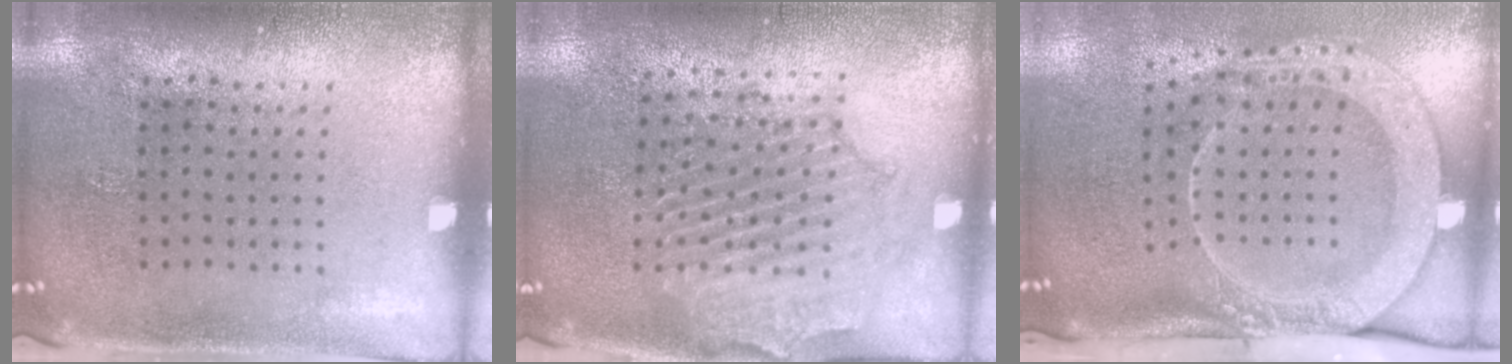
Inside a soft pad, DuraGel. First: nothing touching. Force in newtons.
{"total": 2.0, "press": 1.9, "slide": 0.5}
{"total": 2.9, "press": 2.1, "slide": 2.0}